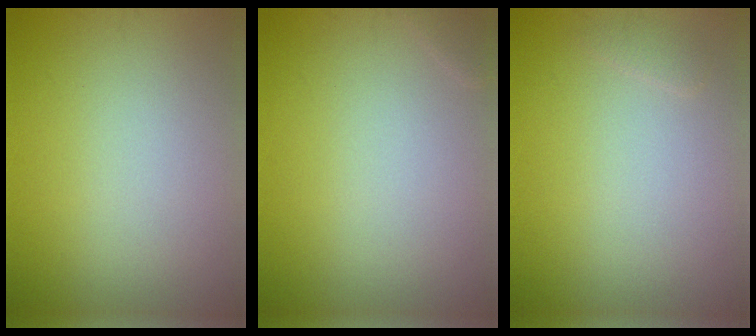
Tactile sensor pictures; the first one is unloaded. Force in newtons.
{"total": 0.6, "press": 0.5, "slide": 0.1}
{"total": 0.6, "press": 0.6, "slide": 0.1}